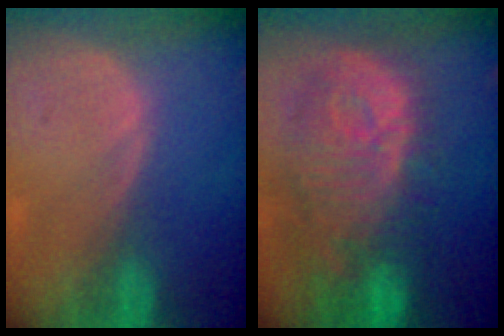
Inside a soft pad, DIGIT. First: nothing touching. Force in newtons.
{"total": 12.5, "press": 11.1, "slide": 5.8}